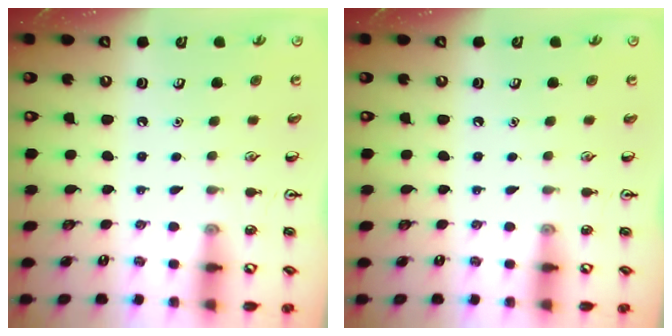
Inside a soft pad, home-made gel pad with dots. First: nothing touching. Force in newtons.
{"total": 0.0}